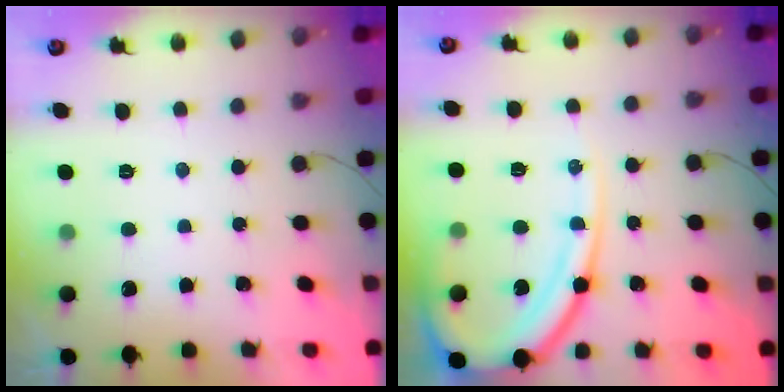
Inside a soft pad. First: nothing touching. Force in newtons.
{"total": 15.2, "press": 15.1, "slide": 1.5}